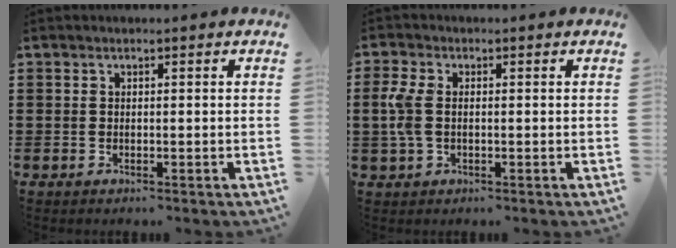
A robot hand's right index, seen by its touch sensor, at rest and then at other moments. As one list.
[{"total": 4.5, "force": [-0.1, 2.5, 3.8], "torque": [-0.104, -0.002, -0.011]}]